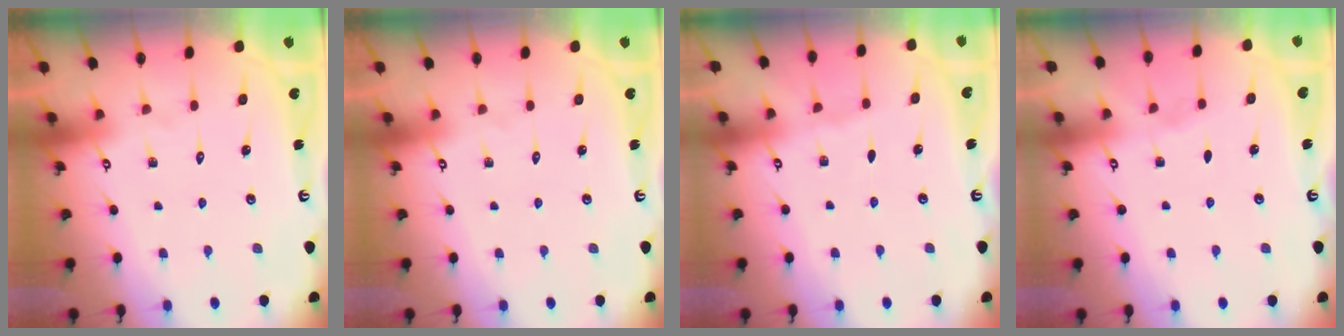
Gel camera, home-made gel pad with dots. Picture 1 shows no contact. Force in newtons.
{"total": 0.0}
{"total": 1.8, "press": 1.8, "slide": 0.3}
{"total": 2.1, "press": 2.1, "slide": 0.4}